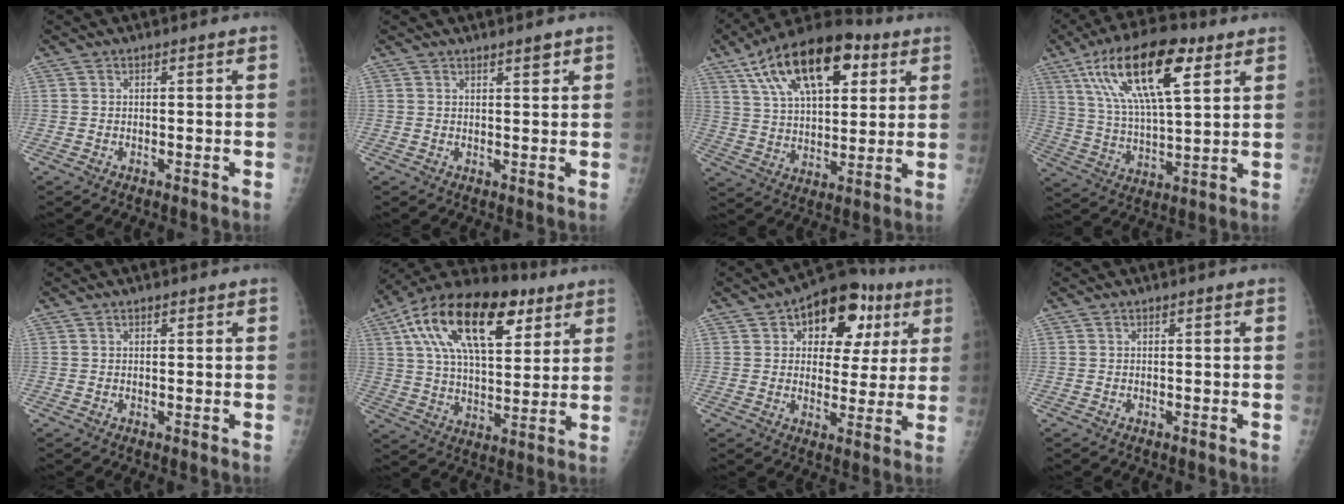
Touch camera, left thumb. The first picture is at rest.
{"total": 1.9, "force": [1.4, 0.6, 1.1], "torque": [-0.009, -0.009, 0.020]}
{"total": 21.6, "force": [9.7, 11.0, 15.8], "torque": [-0.241, -0.007, 0.165]}
{"total": 19.6, "force": [9.1, 7.2, 15.9], "torque": [-0.271, -0.015, 0.161]}
{"total": 0.7, "force": [0.4, 0.4, 0.4], "torque": [-0.002, -0.001, 0.004]}
{"total": 24.3, "force": [10.8, 12.3, 18.0], "torque": [-0.294, 0.000, 0.179]}
{"total": 15.4, "force": [6.3, 9.7, 10.3], "torque": [-0.082, 0.004, 0.087]}
{"total": 0.0}